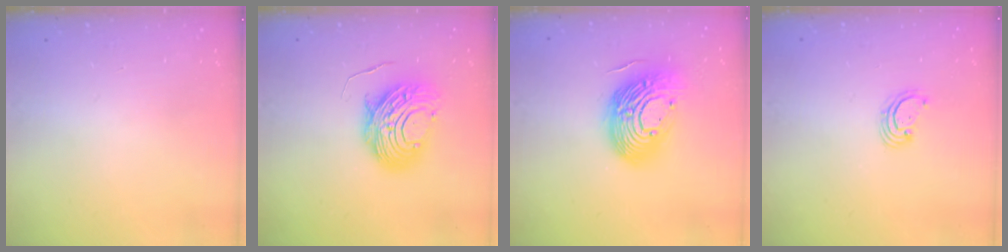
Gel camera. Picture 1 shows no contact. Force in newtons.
{"total": 12.8, "press": 12.7, "slide": 1.1}
{"total": 20.9, "press": 20.8, "slide": 1.8}
{"total": 2.8, "press": 2.8, "slide": 0.3}